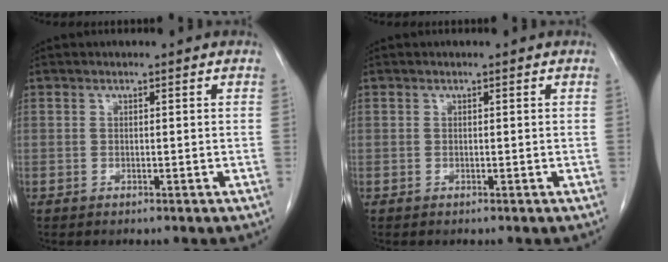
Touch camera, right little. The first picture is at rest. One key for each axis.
{"total": 0.0}